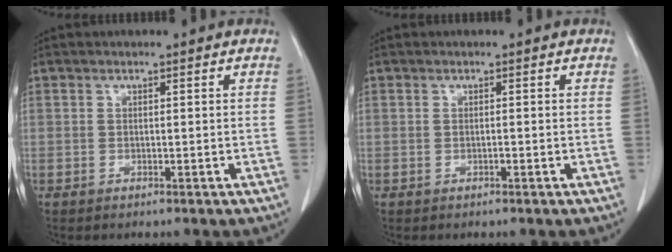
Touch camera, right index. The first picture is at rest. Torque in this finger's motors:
{"motor_torque": [0.12, 0.12, 0.03, 0.04]}